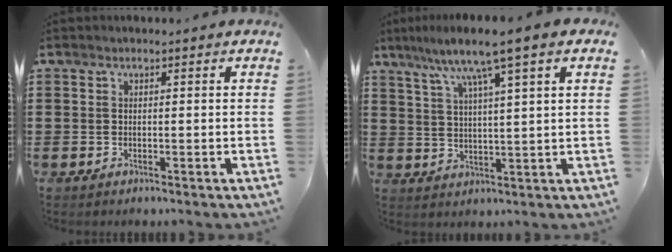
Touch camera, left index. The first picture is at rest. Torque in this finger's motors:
{"motor_torque": [1.33, -0.80, 0.50, 0.21]}